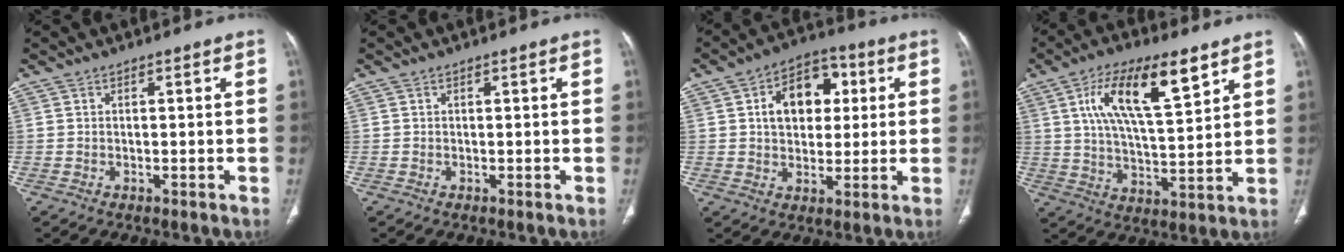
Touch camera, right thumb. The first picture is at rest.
{"total": 0.0}
{"total": 12.2, "force": [2.9, 8.5, 8.3], "torque": [-0.090, 0.011, 0.041]}
{"total": 16.0, "force": [7.5, 5.5, 13.0], "torque": [-0.215, -0.022, 0.133]}